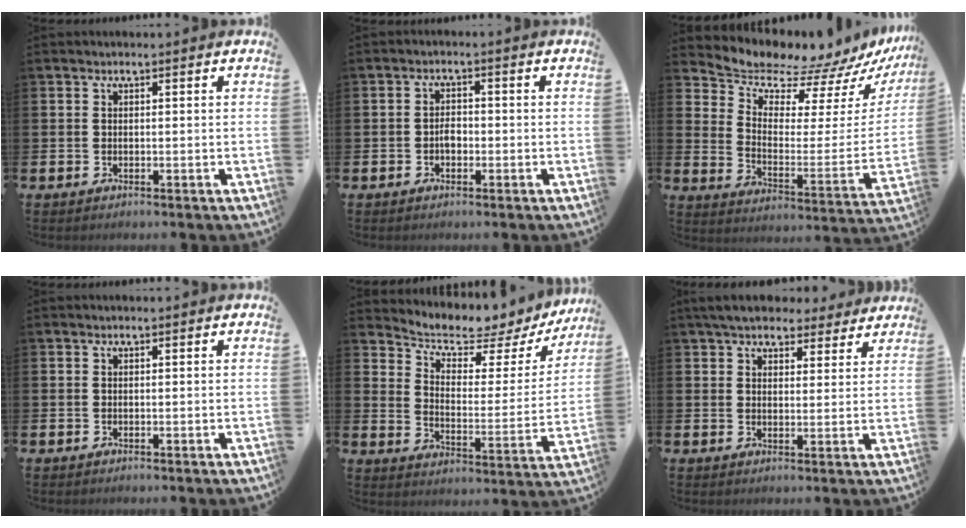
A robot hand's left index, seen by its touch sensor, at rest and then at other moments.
{"total": 1.9, "force": [-0.6, 1.3, 1.3], "torque": [-0.017, 0.002, -0.013]}
{"total": 9.6, "force": [9.1, 2.6, 1.7], "torque": [-0.061, -0.088, 0.149]}
{"total": 0.0}
{"total": 5.0, "force": [4.7, 1.2, 1.2], "torque": [-0.046, -0.045, 0.068]}
{"total": 5.9, "force": [5.3, 2.1, 1.1], "torque": [-0.030, -0.024, 0.096]}